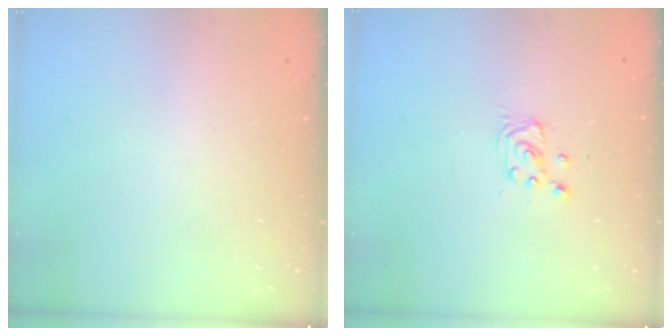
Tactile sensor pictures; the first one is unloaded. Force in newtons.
{"total": 3.3, "press": 3.3, "slide": 0.4}